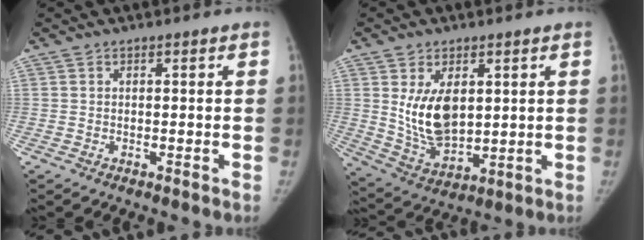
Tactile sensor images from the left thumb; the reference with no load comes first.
{"total": 11.4, "force": [2.4, 6.8, 8.7], "torque": [-0.130, -0.022, 0.062]}